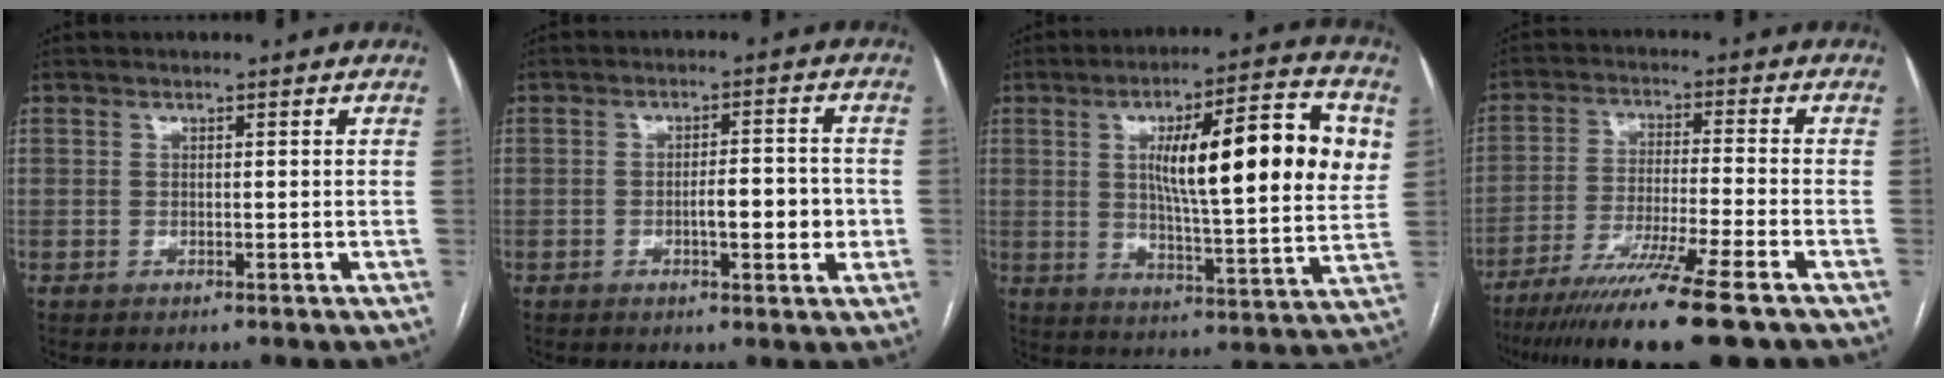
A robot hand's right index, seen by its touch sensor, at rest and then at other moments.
{"total": 5.9, "force": [-1.2, 1.5, 5.5], "torque": [-0.083, 0.008, -0.015]}
{"total": 20.5, "force": [5.0, 3.2, 19.6], "torque": [-0.284, 0.018, 0.069]}
{"total": 15.6, "force": [-11.5, -0.8, 10.6], "torque": [-0.182, -0.050, -0.189]}